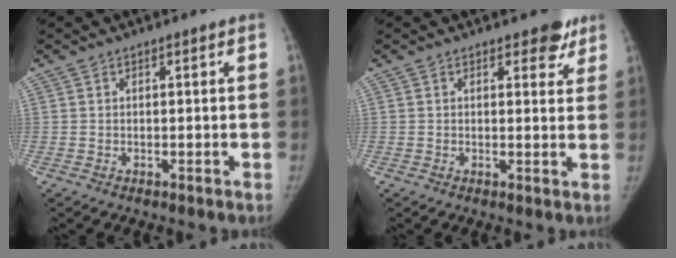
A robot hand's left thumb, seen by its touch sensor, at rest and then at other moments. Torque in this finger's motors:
{"motor_torque": [0.32, 0.04, 0.69, -0.61, 0.06]}